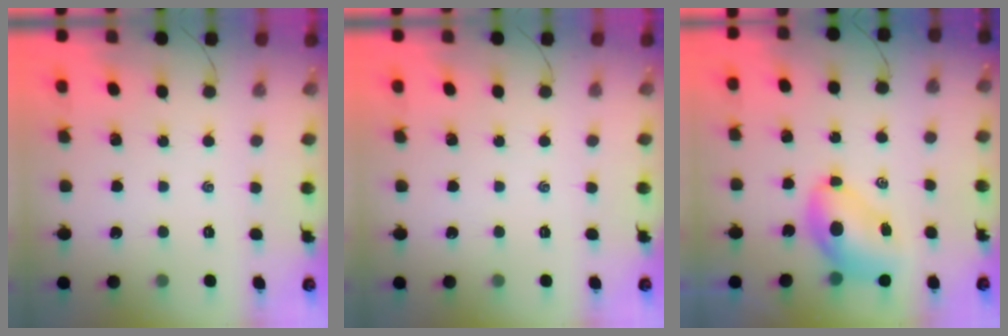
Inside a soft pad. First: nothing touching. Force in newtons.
{"total": 0.0}
{"total": 8.1, "press": 8.0, "slide": 1.7}